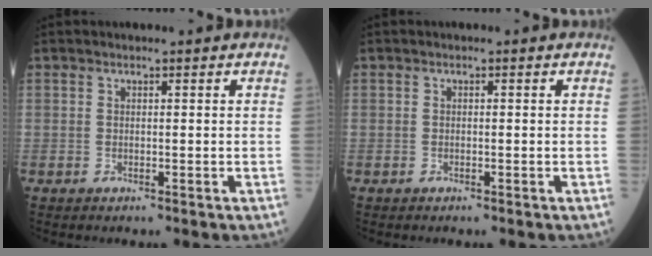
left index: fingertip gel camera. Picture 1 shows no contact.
{"total": 0.0}